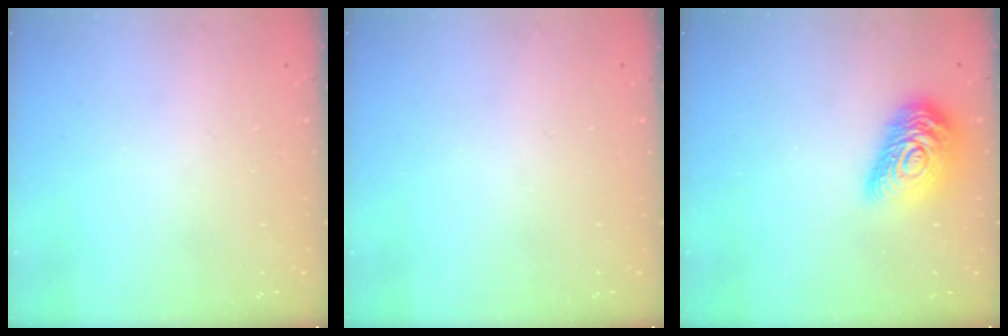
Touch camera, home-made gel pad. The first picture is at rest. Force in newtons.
{"total": 0.0}
{"total": 15.2, "press": 15.1, "slide": 0.9}